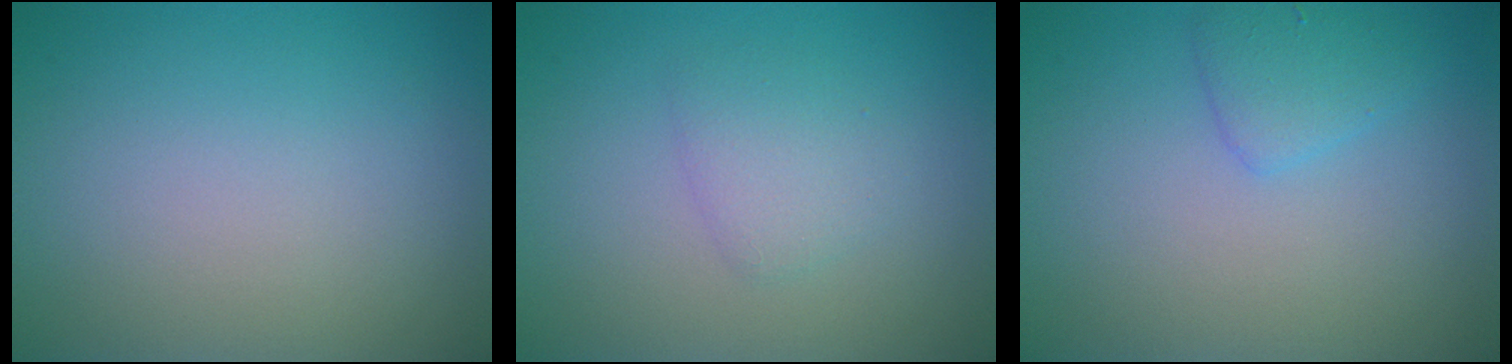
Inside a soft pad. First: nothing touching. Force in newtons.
{"total": 1.8, "press": 1.8, "slide": 0.1}
{"total": 1.9, "press": 1.9, "slide": 0.1}